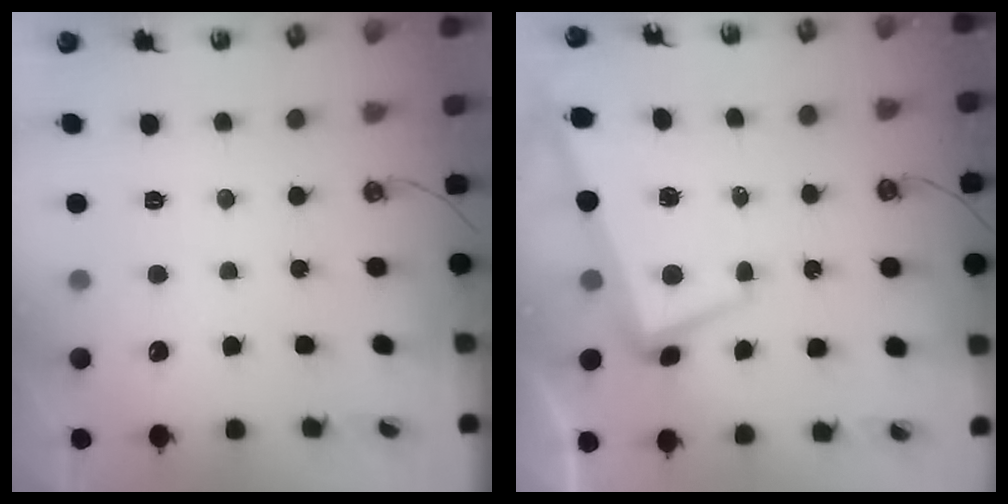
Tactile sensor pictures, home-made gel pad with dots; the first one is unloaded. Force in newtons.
{"total": 1.7, "press": 0.4, "slide": 1.7}